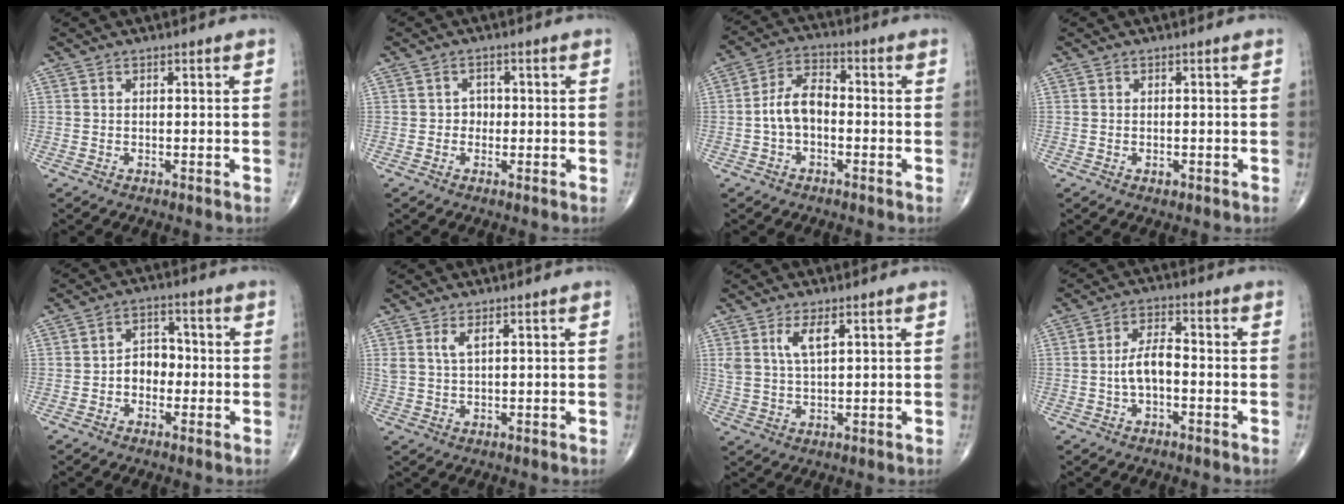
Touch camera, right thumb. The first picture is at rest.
{"total": 2.0, "force": [-0.3, 1.8, 0.8], "torque": [0.002, 0.007, -0.009]}
{"total": 7.3, "force": [-1.3, 4.5, 5.6], "torque": [-0.100, 0.029, -0.034]}
{"total": 0.9, "force": [-0.3, 0.6, 0.6], "torque": [-0.009, -0.002, -0.004]}
{"total": 5.2, "force": [-1.1, 4.0, 3.2], "torque": [-0.027, 0.022, -0.029]}
{"total": 2.4, "force": [1.3, 0.6, 1.9], "torque": [-0.043, -0.005, 0.032]}
{"total": 4.8, "force": [2.2, 1.6, 3.9], "torque": [-0.080, -0.008, 0.051]}
{"total": 5.4, "force": [-1.1, 2.6, 4.6], "torque": [-0.088, 0.023, -0.025]}